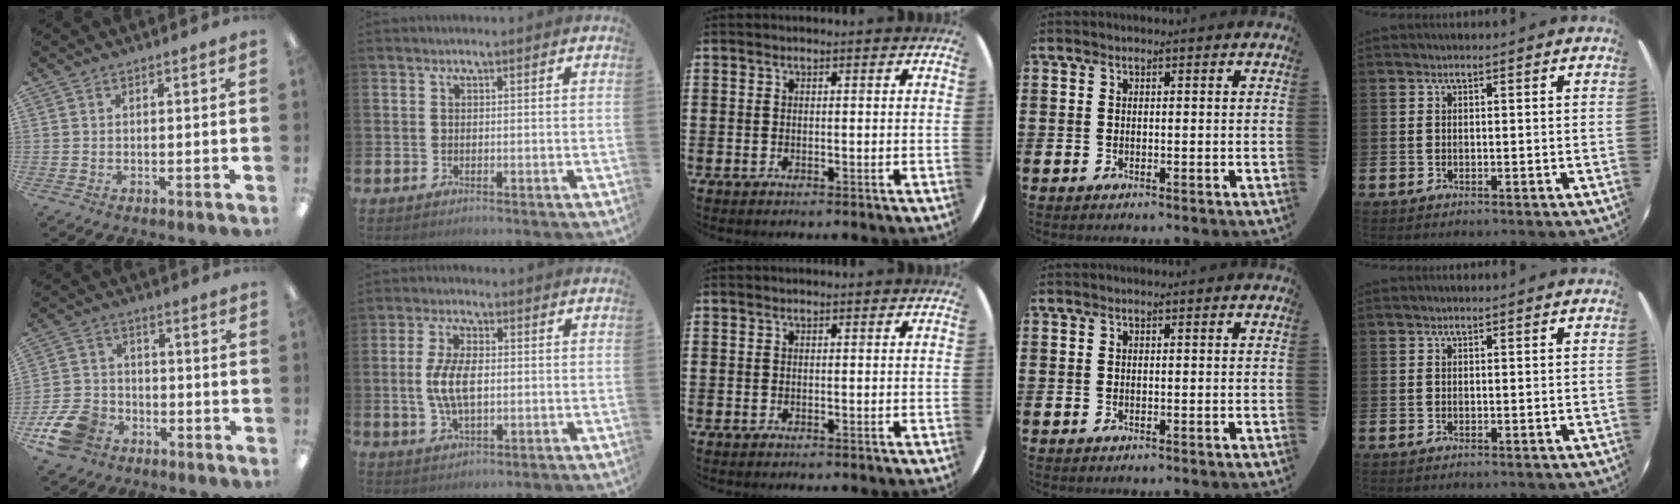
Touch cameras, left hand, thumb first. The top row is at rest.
{"thumb": {"total": 11.2, "force": [-6.3, 7.7, 5.1], "torque": [-0.116, 0.043, -0.116]}, "index": {"total": 6.5, "force": [0.2, 3.0, 5.7], "torque": [-0.118, 0.005, -0.001]}}